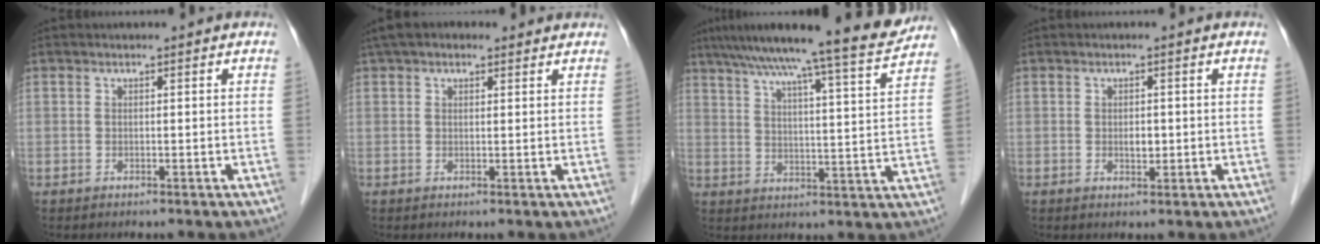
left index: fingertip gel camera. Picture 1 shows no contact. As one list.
[{"total": 6.0, "force": [4.4, 3.0, 2.8], "torque": [-0.046, 0.041, 0.071]}, {"total": 18.2, "force": [15.8, -0.5, 9.2], "torque": [-0.140, -0.007, 0.217]}, {"total": 1.6, "force": [-0.1, 1.0, 1.3], "torque": [-0.023, 0.000, 0.001]}]